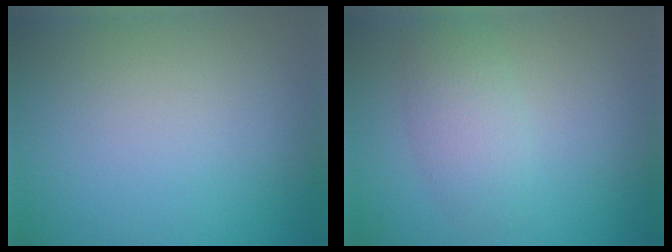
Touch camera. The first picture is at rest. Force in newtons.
{"total": 3.0, "press": 3.0, "slide": 0.1}